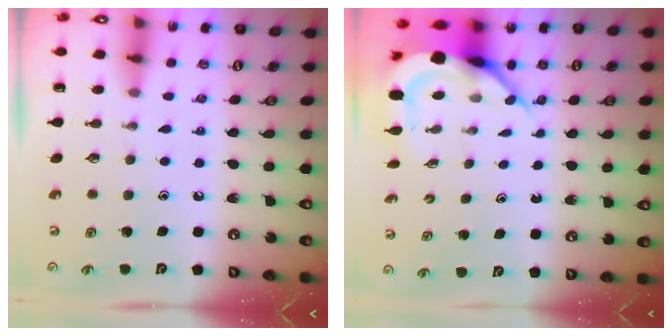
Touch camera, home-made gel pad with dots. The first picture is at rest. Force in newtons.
{"total": 8.3, "press": 8.2, "slide": 1.0}